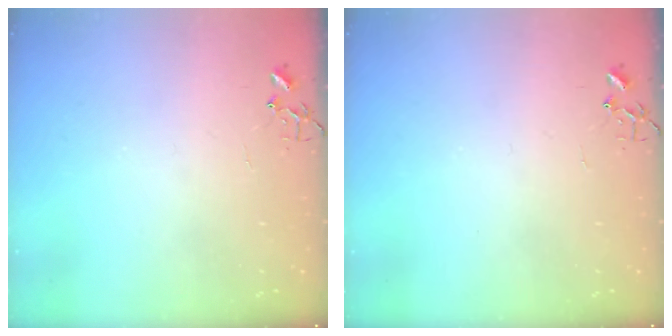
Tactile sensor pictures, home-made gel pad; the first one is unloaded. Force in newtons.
{"total": 0.0}